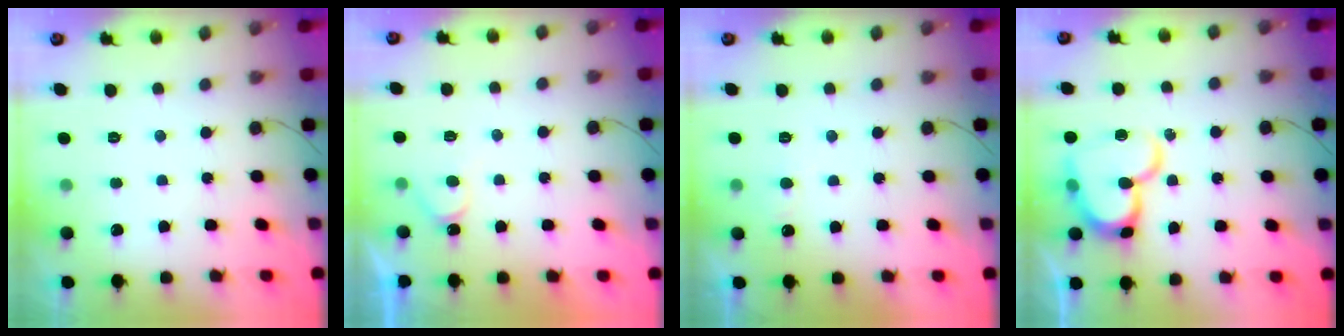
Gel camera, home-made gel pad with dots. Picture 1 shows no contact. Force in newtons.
{"total": 4.6, "press": 4.5, "slide": 0.4}
{"total": 4.7, "press": 4.7, "slide": 0.4}
{"total": 16.6, "press": 16.6, "slide": 1.5}